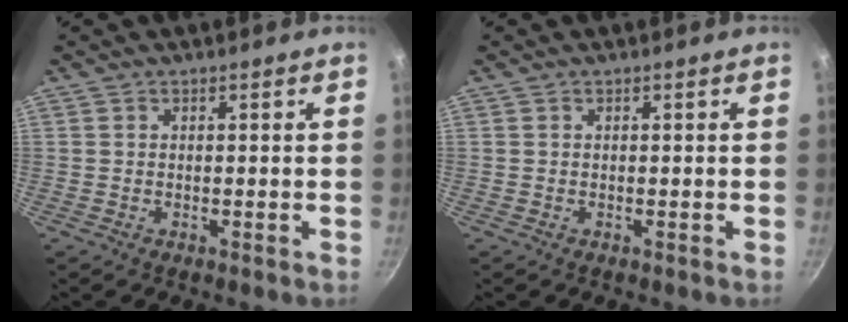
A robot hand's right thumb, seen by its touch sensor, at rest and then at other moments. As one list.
[{"total": 0.0}]